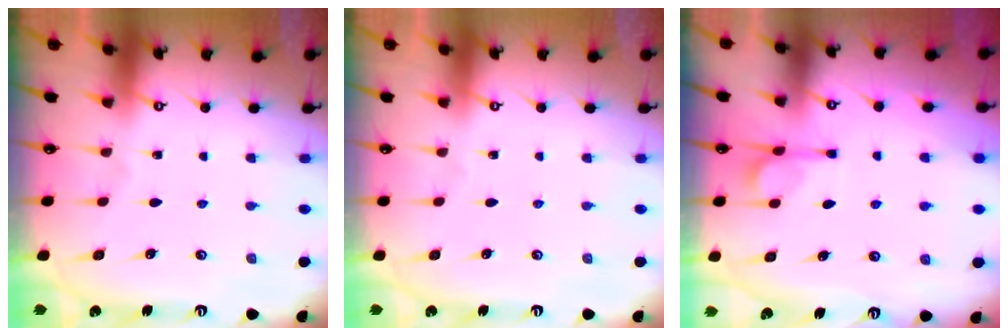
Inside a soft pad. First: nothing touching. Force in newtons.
{"total": 0.0}
{"total": 6.2, "press": 6.2, "slide": 0.8}